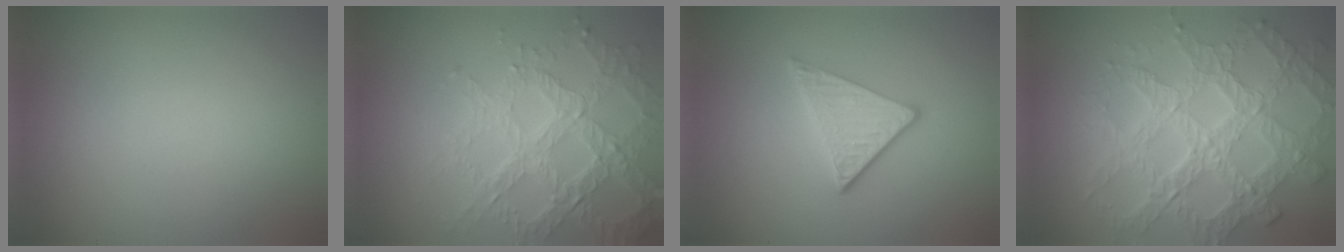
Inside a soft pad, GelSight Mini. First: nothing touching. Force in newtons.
{"total": 5.8, "press": 4.8, "slide": 3.2}
{"total": 2.8, "press": 2.5, "slide": 1.2}
{"total": 6.4, "press": 5.8, "slide": 2.8}